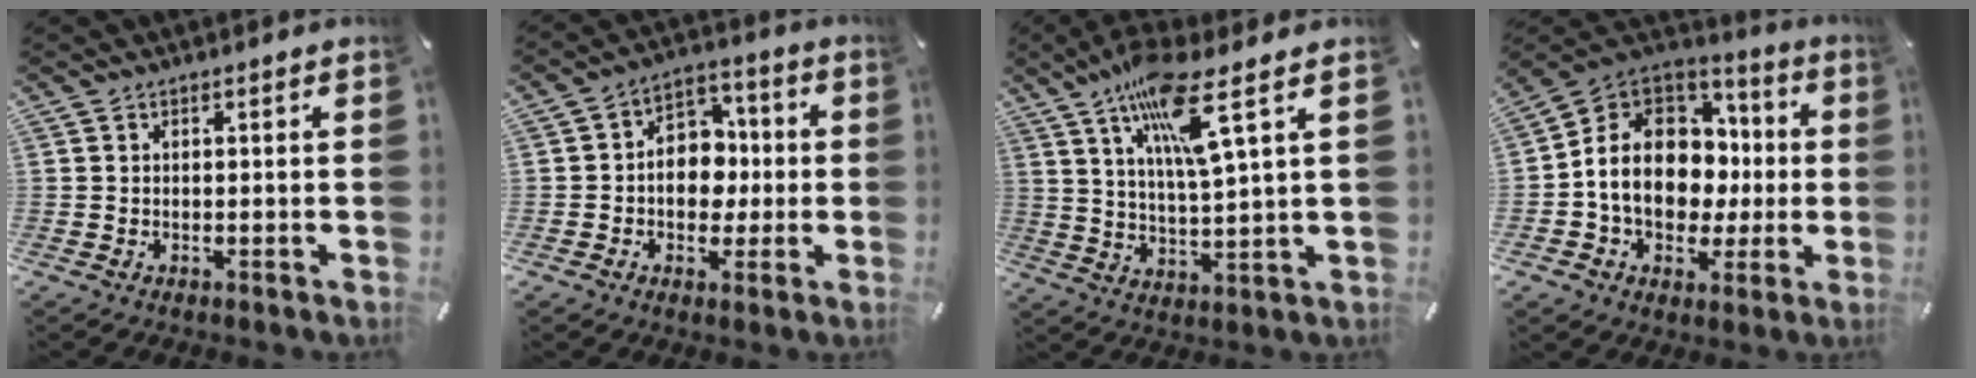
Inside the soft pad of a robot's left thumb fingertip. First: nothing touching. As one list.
[{"total": 9.5, "force": [-0.9, 7.9, 5.1], "torque": [-0.085, 0.017, -0.014]}, {"total": 13.2, "force": [7.4, 1.5, 10.8], "torque": [-0.199, -0.024, 0.120]}, {"total": 14.9, "force": [-1.3, 12.5, 8.0], "torque": [-0.167, 0.005, -0.017]}]